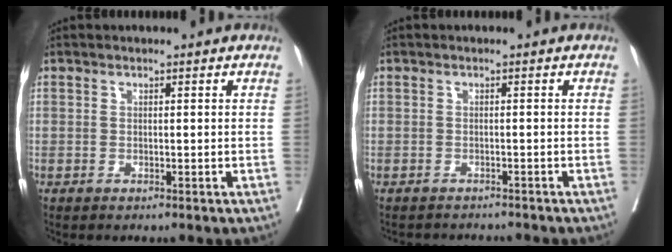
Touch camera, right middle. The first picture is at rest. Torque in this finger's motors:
{"motor_torque": [-0.36, -0.28, 0.00, -0.01]}